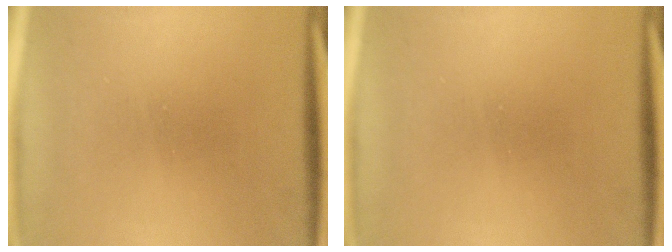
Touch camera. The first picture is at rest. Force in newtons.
{"total": 0.0}